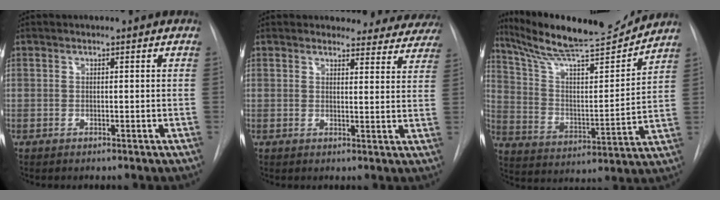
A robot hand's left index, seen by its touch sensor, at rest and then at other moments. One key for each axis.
{"total": 12.3, "fx": 11.6, "fy": 3.8, "fz": 0.8, "tx": 0.034, "ty": -0.038, "tz": 0.100}
{"total": 18.9, "fx": 17.5, "fy": 1.0, "fz": 7.1, "tx": -0.128, "ty": -0.017, "tz": 0.282}